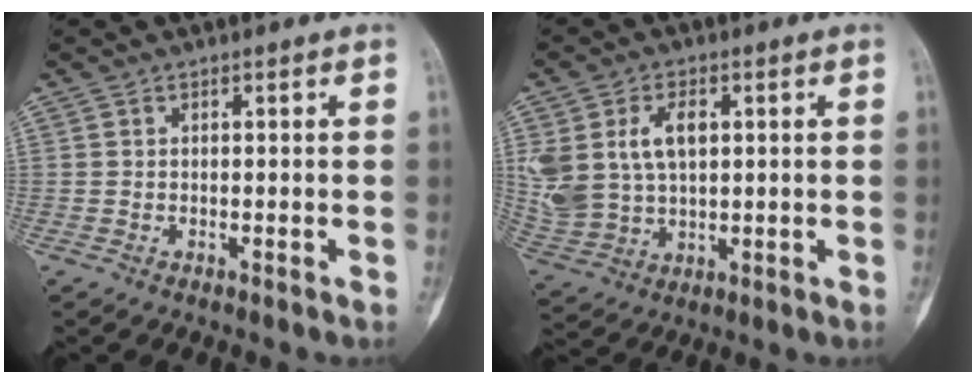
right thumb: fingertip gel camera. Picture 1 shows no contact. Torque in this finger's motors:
{"motor_torque": [-0.38, 1.05, 0.09, -0.01, 0.10]}